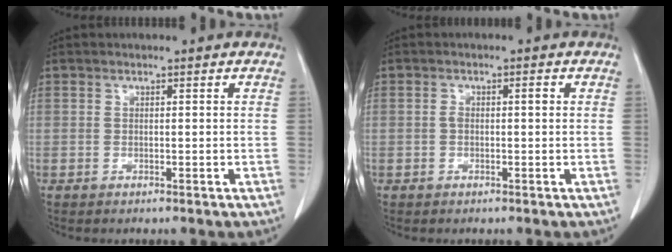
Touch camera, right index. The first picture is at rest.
{"total": 1.7, "force": [0.1, 0.6, 1.6], "torque": [-0.032, 0.007, 0.003]}